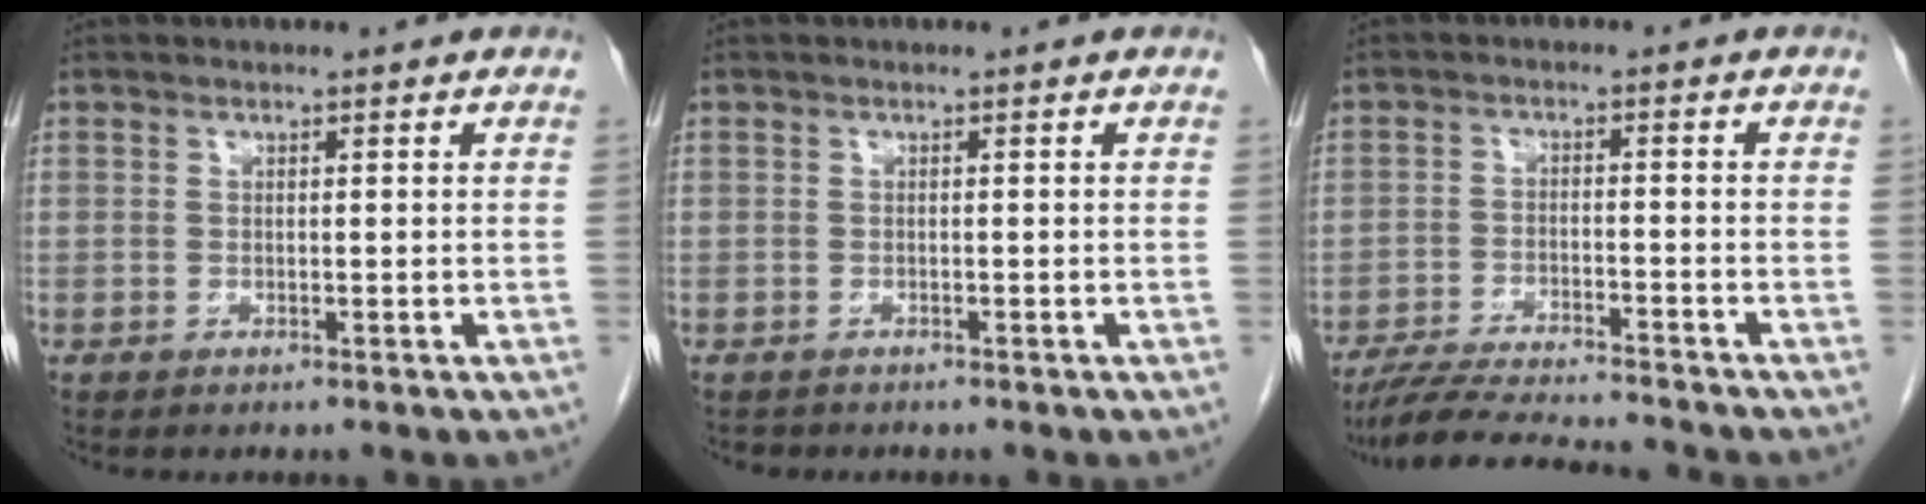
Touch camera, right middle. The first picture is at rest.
{"total": 0.9, "force": [-0.8, 0.3, -0.1], "torque": [-0.011, -0.002, -0.014]}
{"total": 11.0, "force": [-10.2, -0.1, 4.0], "torque": [-0.064, -0.011, -0.169]}